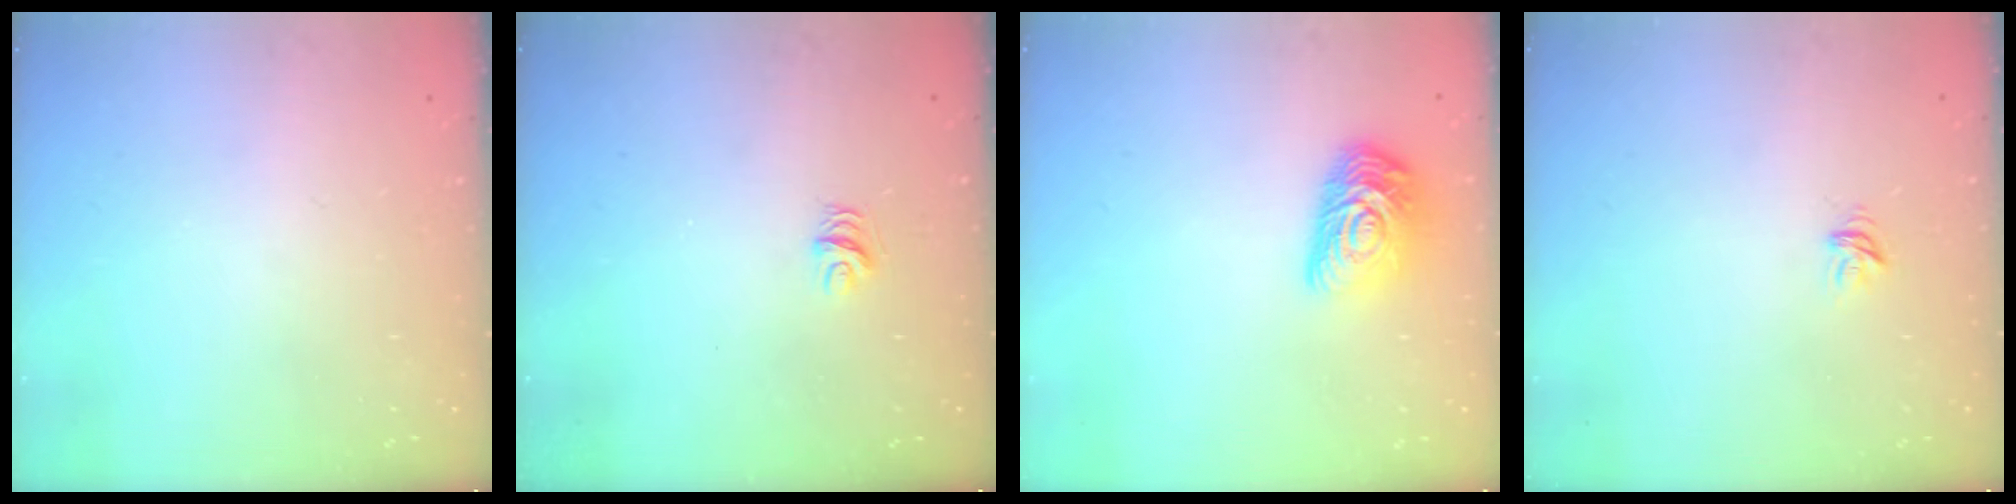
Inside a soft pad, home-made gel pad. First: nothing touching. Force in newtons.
{"total": 4.8, "press": 4.8, "slide": 0.4}
{"total": 11.6, "press": 11.5, "slide": 1.0}
{"total": 3.9, "press": 3.9, "slide": 0.1}